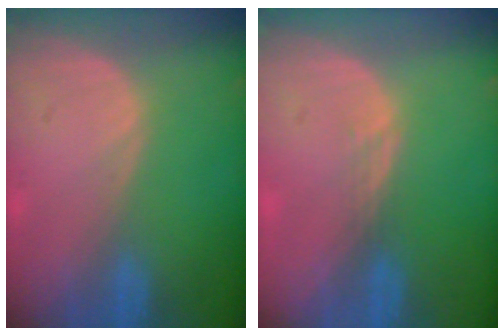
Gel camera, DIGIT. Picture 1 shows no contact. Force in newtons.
{"total": 1.1, "press": 0.9, "slide": 0.7}